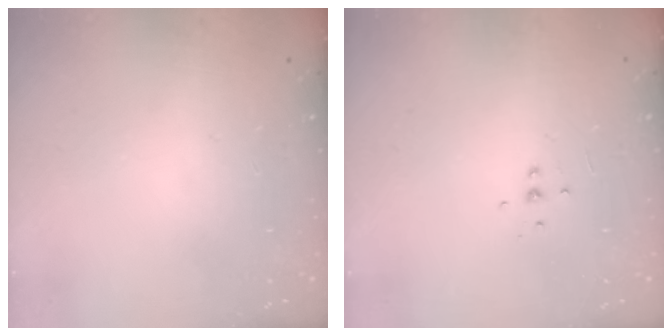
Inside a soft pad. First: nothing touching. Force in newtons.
{"total": 3.2, "press": 3.2, "slide": 0.3}